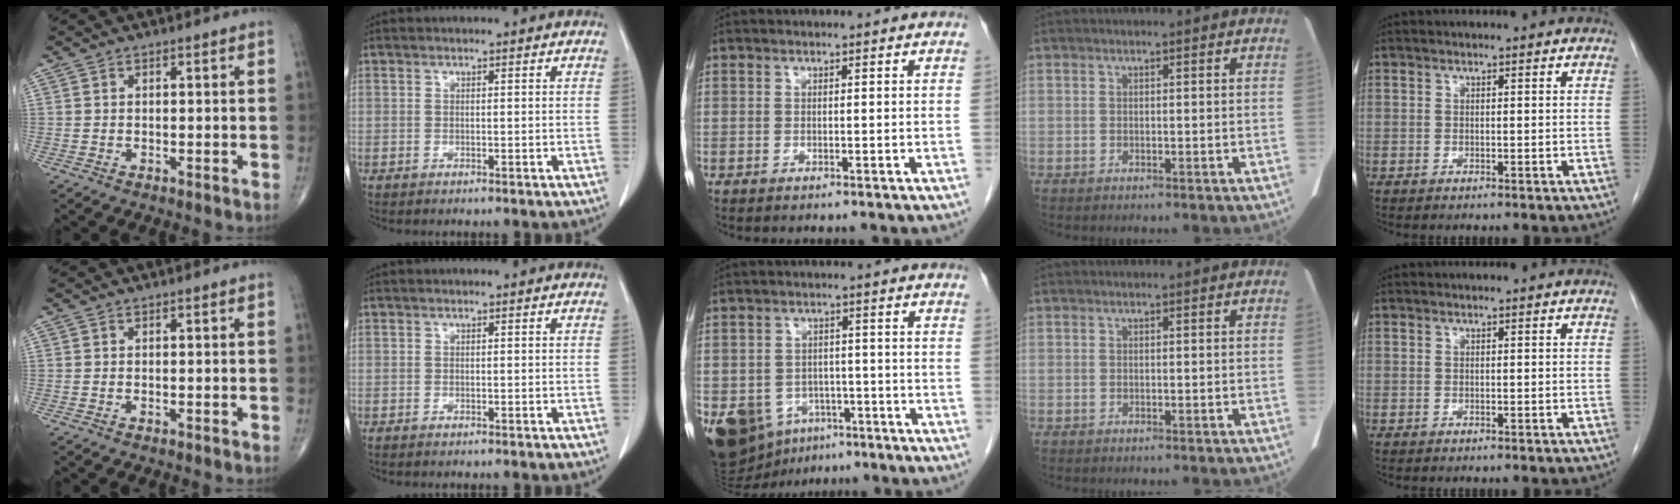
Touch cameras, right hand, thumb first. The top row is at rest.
{"middle": {"total": 15.8, "force": [-7.9, 11.4, 7.6], "torque": [-0.180, 0.003, -0.110]}}